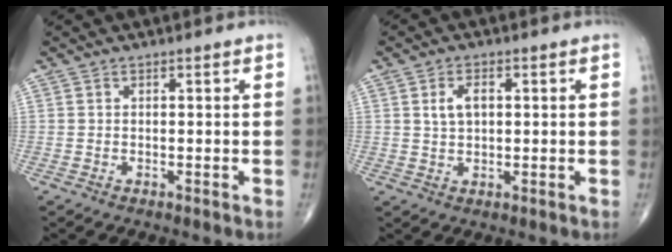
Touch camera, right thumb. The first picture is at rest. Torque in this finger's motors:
{"motor_torque": [-0.40, 0.27, -0.03, 0.03, 0.12]}